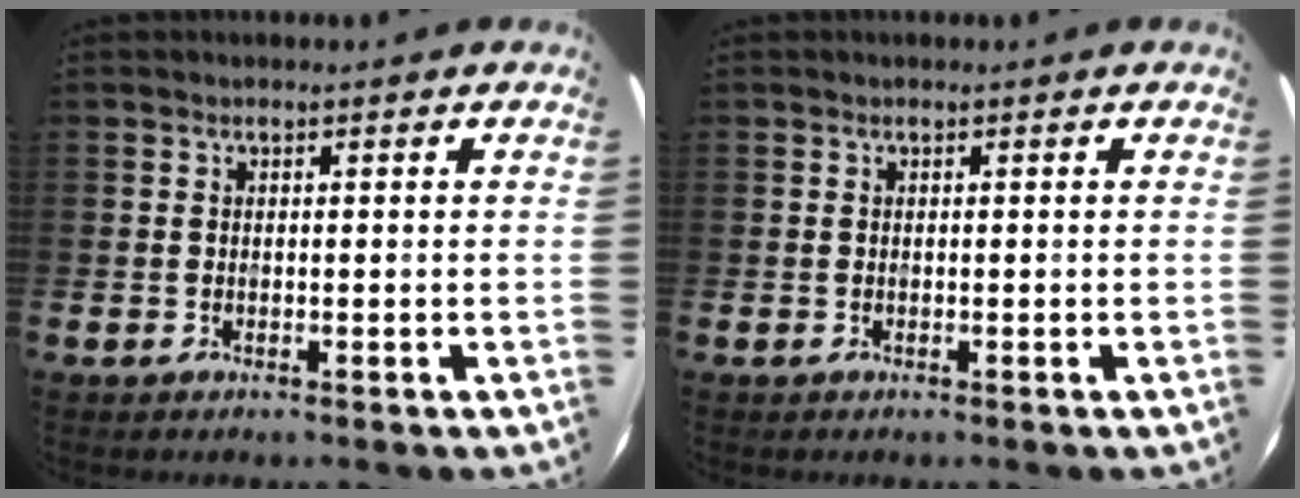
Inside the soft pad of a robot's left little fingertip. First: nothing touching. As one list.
[{"total": 0.0}]